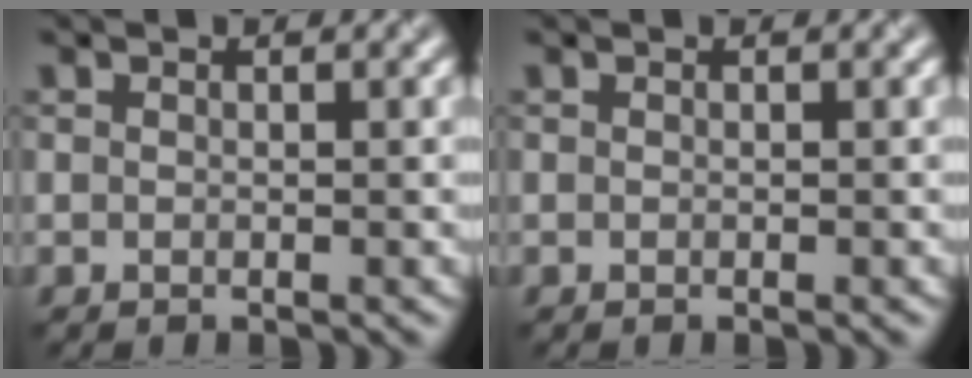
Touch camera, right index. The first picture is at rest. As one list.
[{"total": 0.0}]